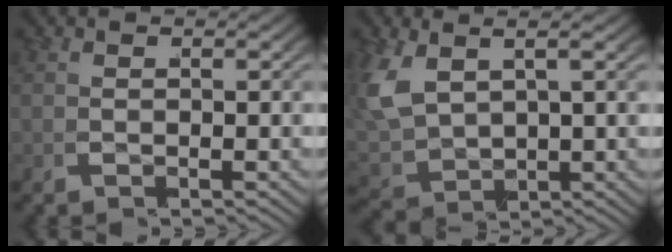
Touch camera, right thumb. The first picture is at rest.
{"total": 6.4, "force": [1.9, 4.2, 4.3], "torque": [-0.106, -0.009, 0.048]}